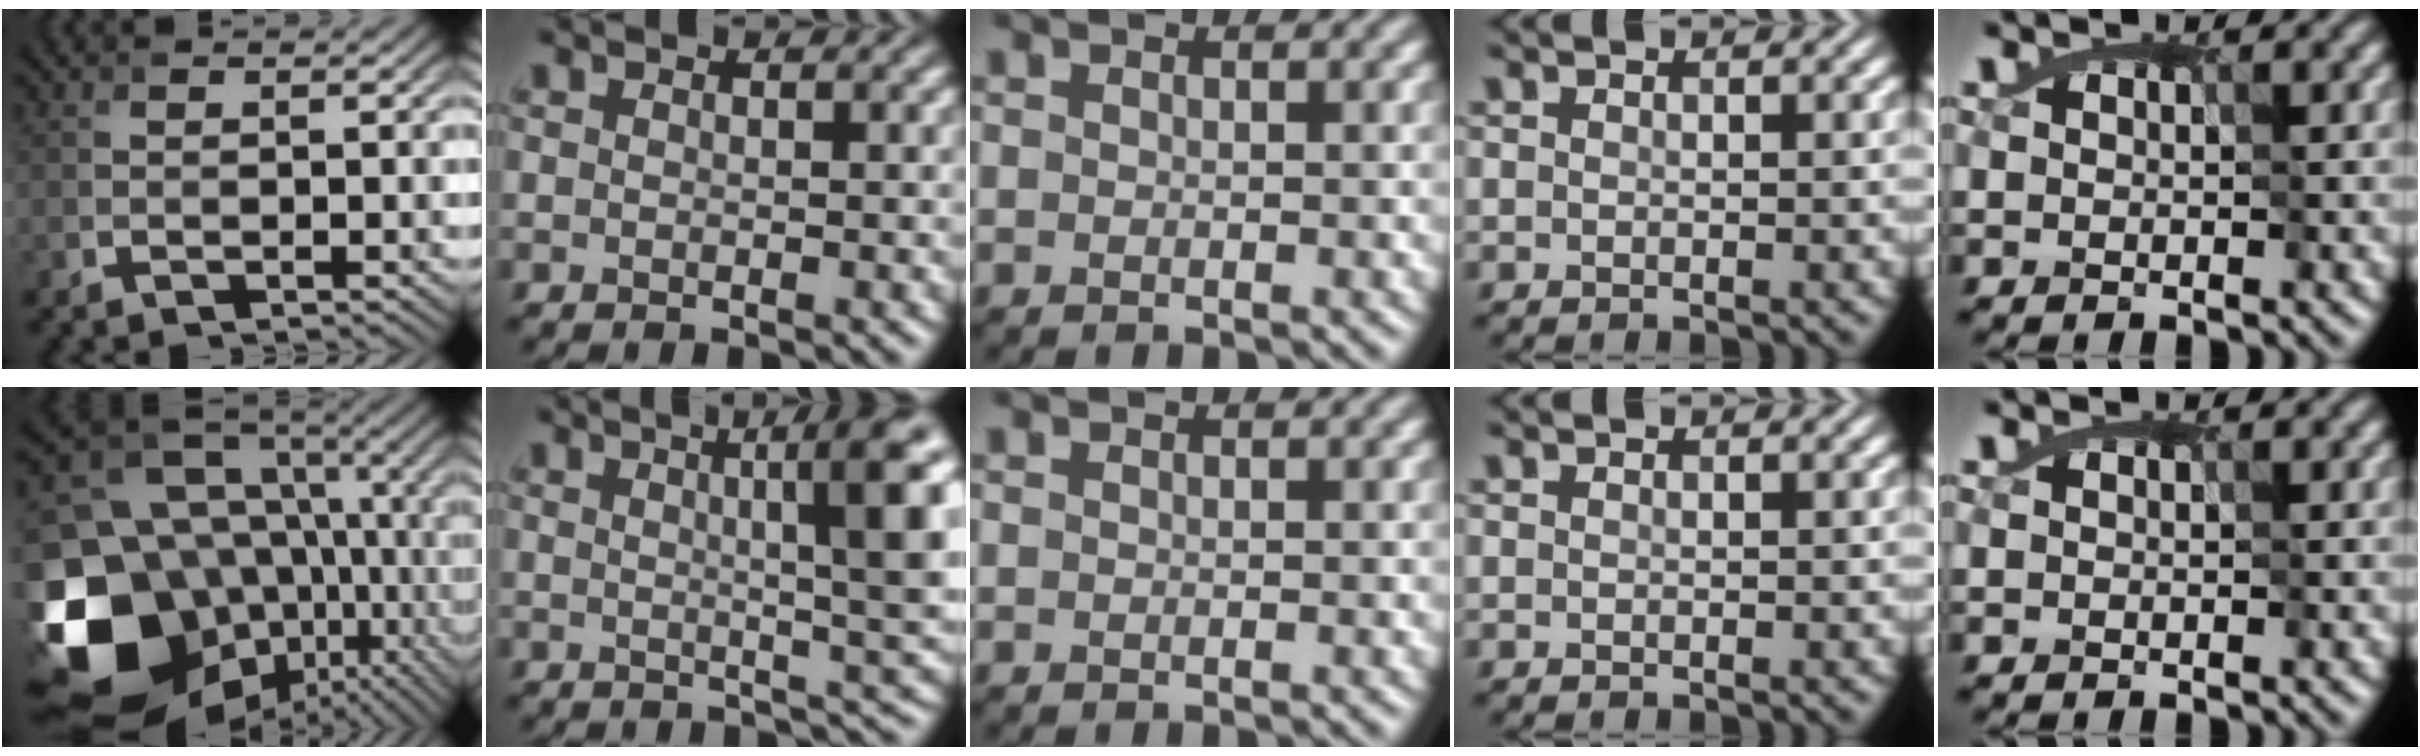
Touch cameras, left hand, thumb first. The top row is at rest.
{"thumb": {"total": 22.2, "force": [-6.5, 17.2, 12.4], "torque": [-0.293, -0.038, -0.071]}, "index": {"total": 9.6, "force": [2.3, 1.6, 9.1], "torque": [-0.101, 0.013, 0.036]}}